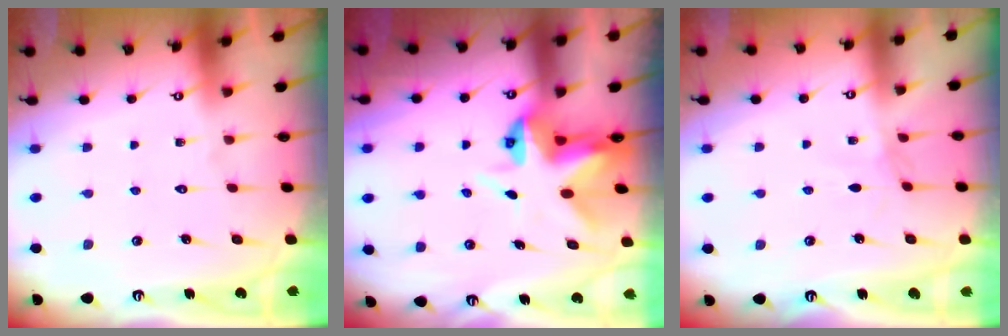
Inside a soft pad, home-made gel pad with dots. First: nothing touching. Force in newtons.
{"total": 5.6, "press": 5.6, "slide": 0.3}
{"total": 0.6, "press": 0.6, "slide": 0.3}